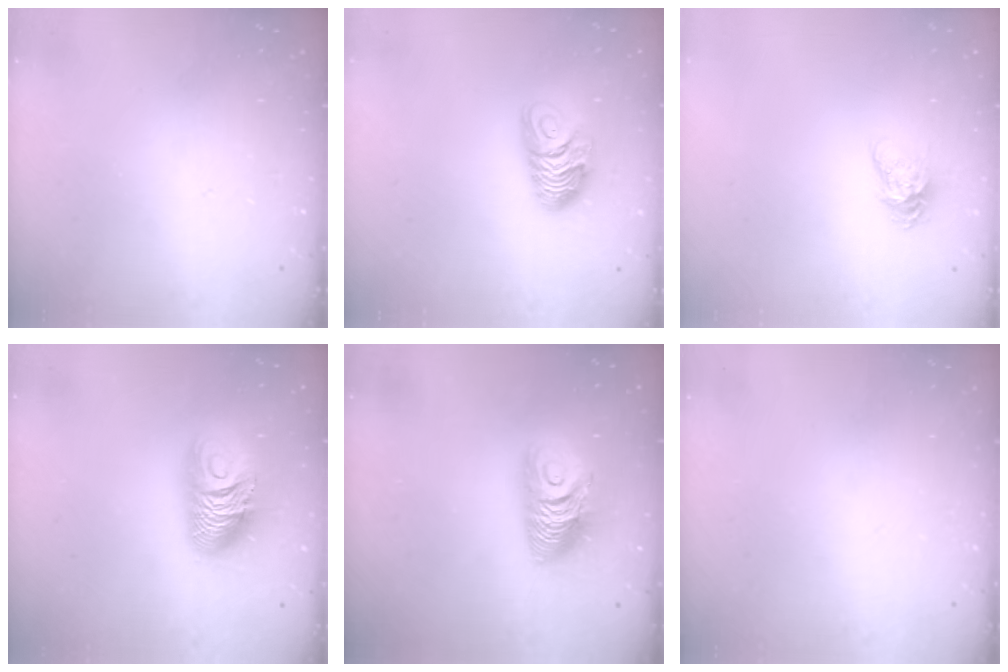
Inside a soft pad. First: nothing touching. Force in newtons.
{"total": 9.3, "press": 9.3, "slide": 0.7}
{"total": 7.6, "press": 7.6, "slide": 0.3}
{"total": 12.0, "press": 12.0, "slide": 0.8}
{"total": 10.8, "press": 10.7, "slide": 1.1}
{"total": 0.0}